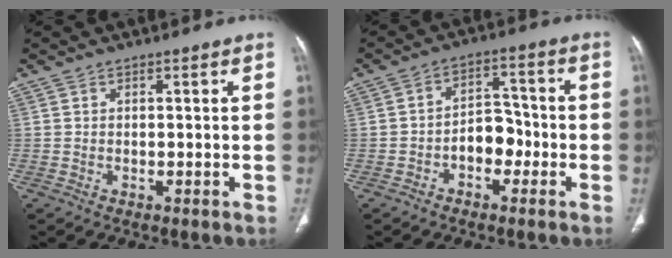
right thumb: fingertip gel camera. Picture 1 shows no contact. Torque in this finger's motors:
{"motor_torque": [-0.14, 0.36, 0.59, -0.25, 0.02]}